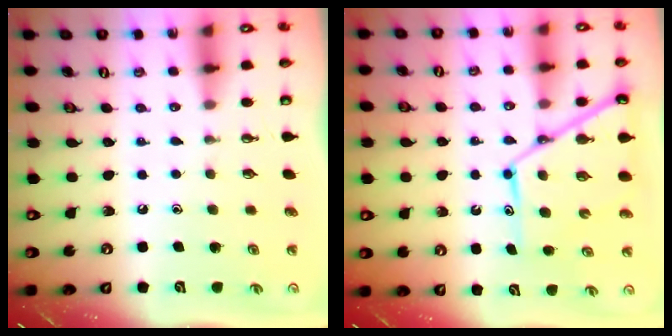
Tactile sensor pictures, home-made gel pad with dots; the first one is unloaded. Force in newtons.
{"total": 13.0, "press": 13.0, "slide": 1.1}